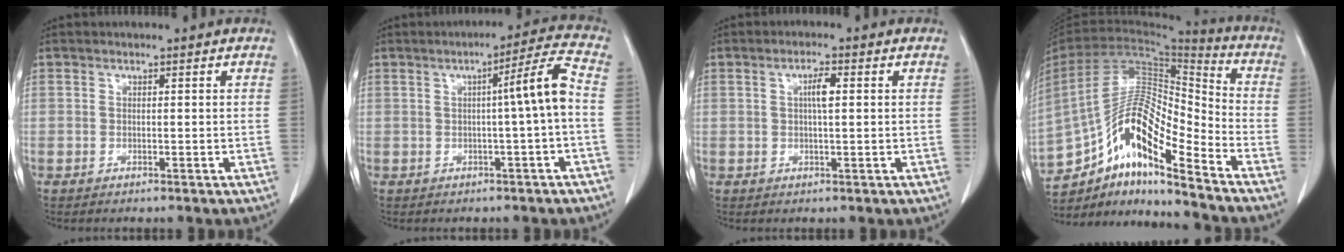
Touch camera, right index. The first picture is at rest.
{"total": 6.2, "force": [-0.4, -0.8, 6.1], "torque": [-0.090, 0.013, -0.007]}
{"total": 2.9, "force": [0.6, 0.4, 2.8], "torque": [-0.053, 0.002, 0.008]}
{"total": 16.3, "force": [-10.8, 3.1, 11.9], "torque": [-0.228, 0.027, -0.187]}